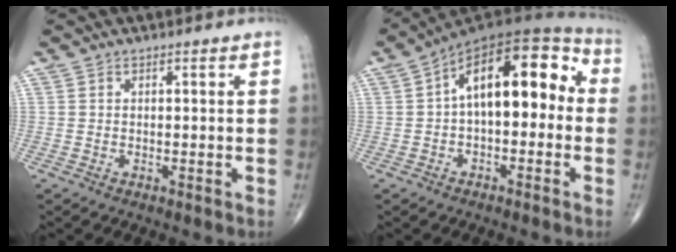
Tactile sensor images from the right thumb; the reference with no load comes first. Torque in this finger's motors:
{"motor_torque": [-0.14, 1.31, 0.97, 0.13, 0.10]}